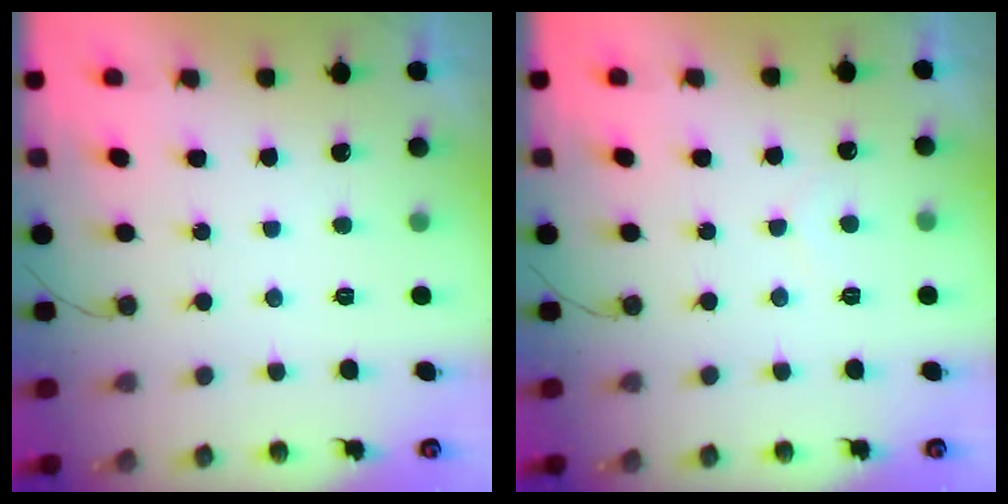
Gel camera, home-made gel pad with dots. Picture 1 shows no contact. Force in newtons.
{"total": 3.3, "press": 3.3, "slide": 0.2}